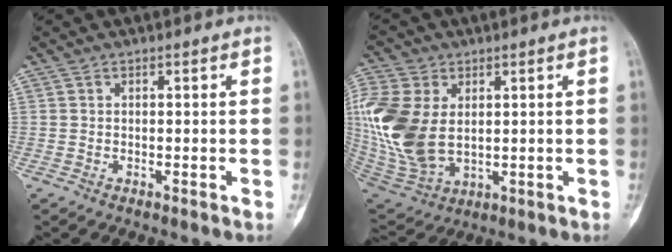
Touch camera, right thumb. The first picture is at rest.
{"total": 19.9, "force": [2.5, 13.0, 14.8], "torque": [-0.353, -0.018, 0.064]}